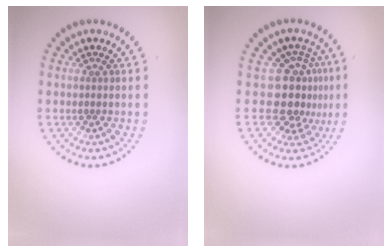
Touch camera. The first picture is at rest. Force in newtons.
{"total": 4.2, "press": 3.1, "slide": 2.8}